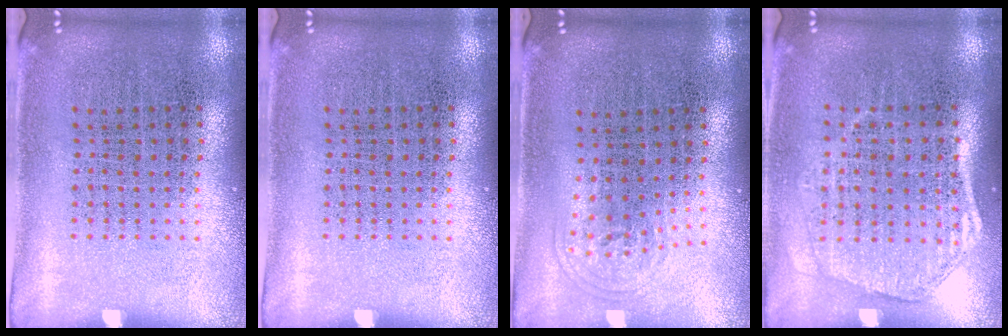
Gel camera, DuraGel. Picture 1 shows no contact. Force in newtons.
{"total": 0.0}
{"total": 0.9, "press": 0.7, "slide": 0.6}
{"total": 1.5, "press": 1.4, "slide": 0.6}